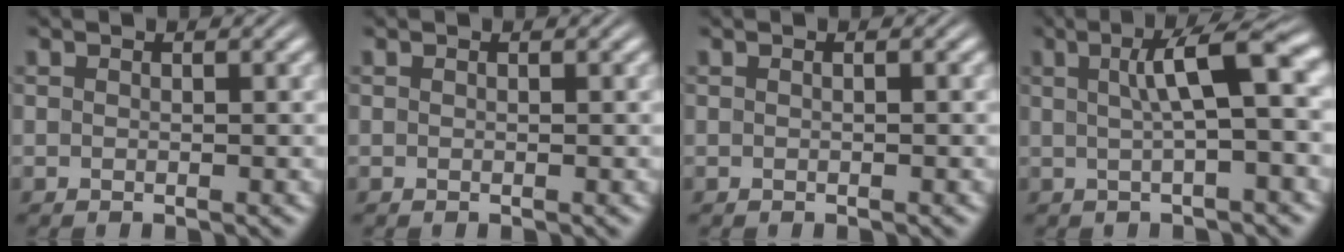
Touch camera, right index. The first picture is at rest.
{"total": 0.0}
{"total": 0.0}
{"total": 5.1, "force": [0.7, 0.8, 5.0], "torque": [-0.072, 0.021, 0.013]}